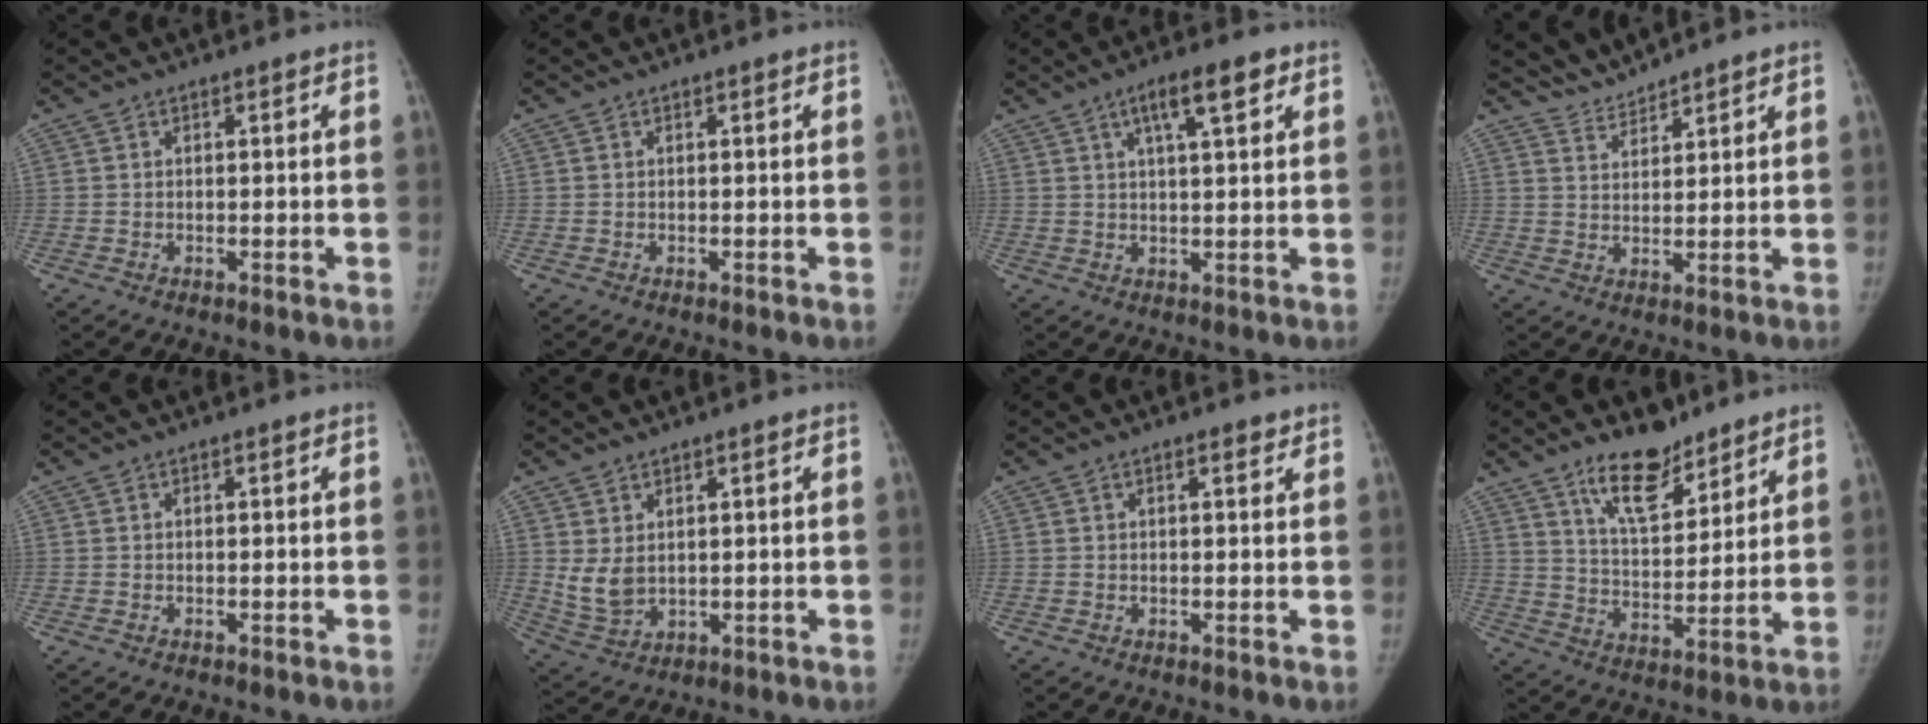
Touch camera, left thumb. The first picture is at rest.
{"total": 0.0}
{"total": 7.2, "force": [3.6, 1.9, 6.0], "torque": [-0.091, -0.003, 0.056]}
{"total": 3.6, "force": [3.6, -0.2, -0.5], "torque": [0.013, -0.018, 0.075]}
{"total": 0.0}
{"total": 5.5, "force": [1.6, 3.6, 3.9], "torque": [-0.070, -0.014, 0.046]}
{"total": 1.4, "force": [0.9, 0.5, 0.9], "torque": [-0.009, -0.004, 0.012]}
{"total": 11.9, "force": [8.6, 5.0, 6.5], "torque": [-0.083, -0.066, 0.154]}